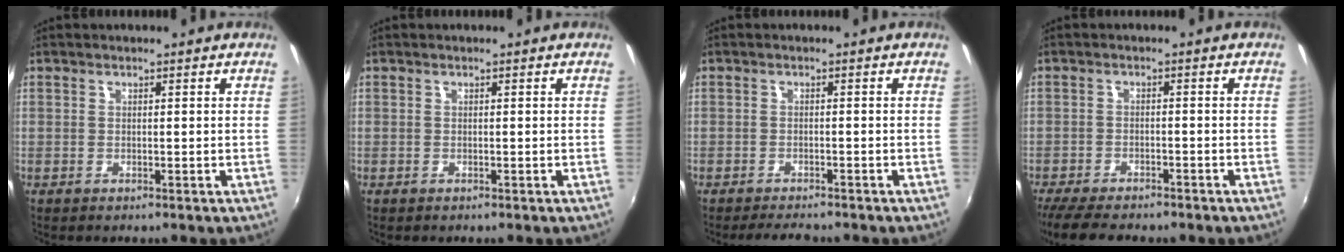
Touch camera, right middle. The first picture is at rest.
{"total": 0.6, "force": [0.4, -0.3, -0.3], "torque": [0.009, 0.001, 0.006]}
{"total": 4.5, "force": [-4.1, 0.9, 1.7], "torque": [-0.043, -0.011, -0.062]}
{"total": 9.9, "force": [-8.4, 2.4, 4.6], "torque": [-0.109, -0.029, -0.137]}